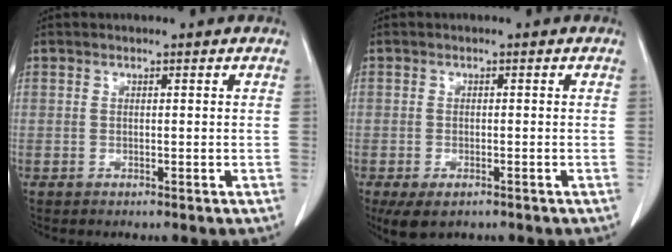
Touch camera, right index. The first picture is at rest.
{"total": 4.2, "force": [-2.7, 1.9, 2.7], "torque": [-0.052, -0.011, -0.036]}